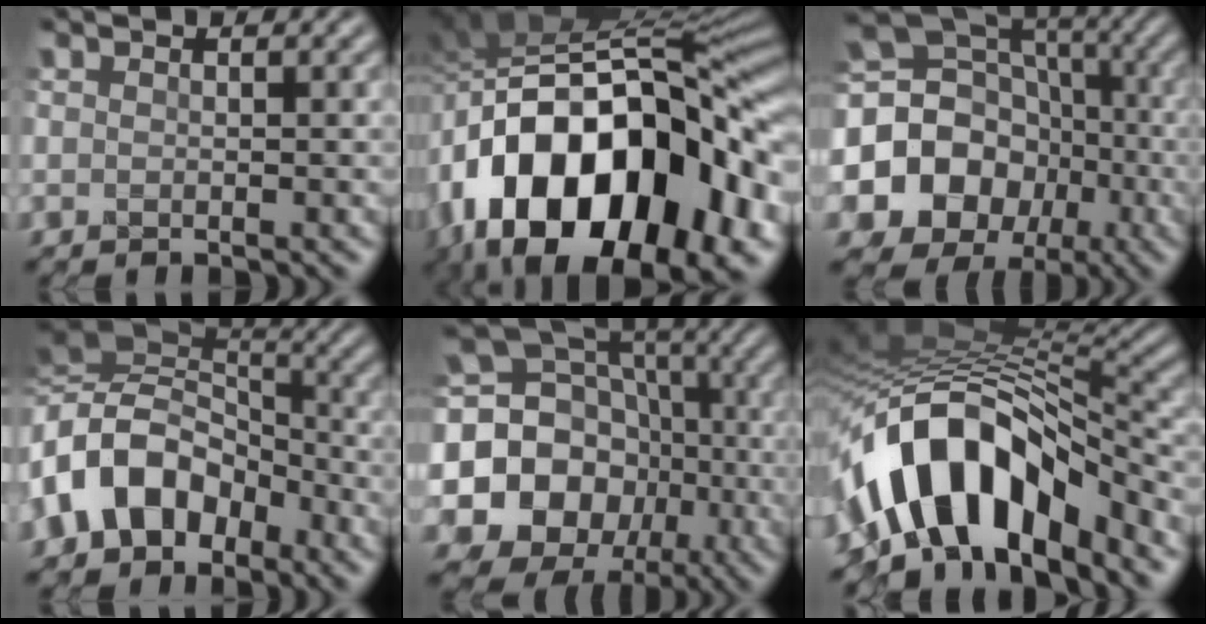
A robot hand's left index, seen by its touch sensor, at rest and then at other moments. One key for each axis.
{"total": 18.2, "fx": -6.3, "fy": 11.1, "fz": 12.9, "tx": -0.221, "ty": -0.004, "tz": -0.094}
{"total": 15.8, "fx": -3.0, "fy": 14.0, "fz": 6.6, "tx": -0.156, "ty": -0.007, "tz": -0.056}
{"total": 9.7, "fx": -2.7, "fy": 7.1, "fz": 6.1, "tx": -0.113, "ty": 0.013, "tz": -0.063}
{"total": 17.8, "fx": -2.0, "fy": 16.2, "fz": 7.1, "tx": -0.156, "ty": 0.001, "tz": -0.050}
{"total": 12.2, "fx": -5.6, "fy": 6.3, "fz": 8.8, "tx": -0.138, "ty": 0.015, "tz": -0.099}